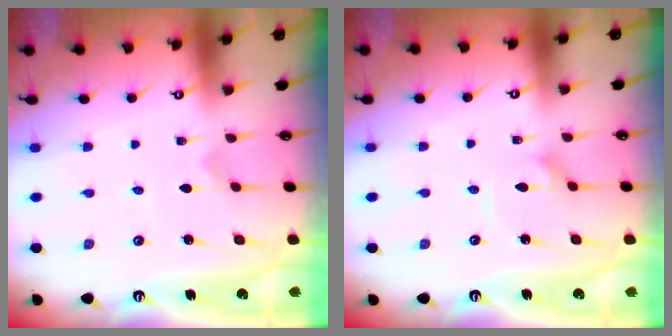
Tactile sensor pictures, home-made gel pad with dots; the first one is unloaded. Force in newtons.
{"total": 1.8, "press": 1.8, "slide": 0.2}